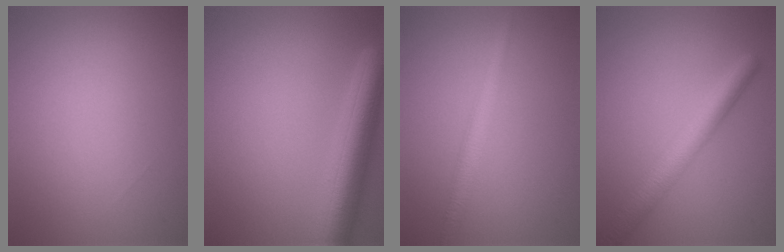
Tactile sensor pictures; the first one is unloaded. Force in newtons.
{"total": 6.7, "press": 6.7, "slide": 0.2}
{"total": 2.5, "press": 2.5, "slide": 0.1}
{"total": 4.3, "press": 4.3, "slide": 0.1}